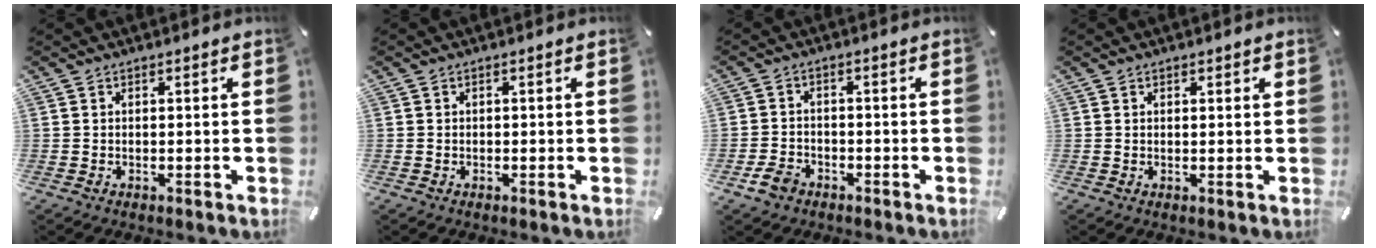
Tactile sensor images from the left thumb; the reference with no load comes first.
{"total": 0.0}
{"total": 4.2, "force": [-2.3, 3.2, 1.3], "torque": [-0.034, 0.008, -0.046]}
{"total": 0.8, "force": [0.7, 0.4, 0.3], "torque": [-0.006, 0.001, 0.012]}